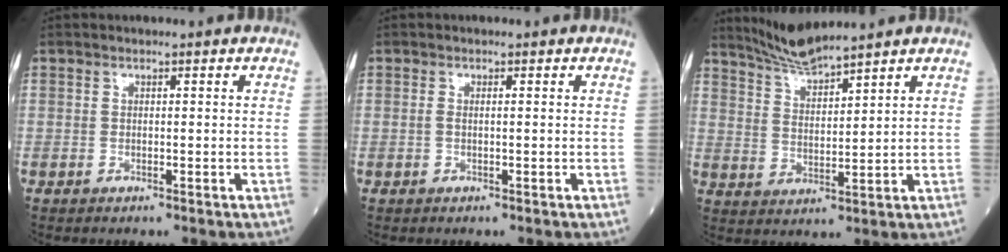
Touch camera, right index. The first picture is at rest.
{"total": 0.7, "force": [0.0, 0.1, 0.6], "torque": [-0.018, -0.001, 0.000]}
{"total": 6.3, "force": [6.0, -0.7, 1.7], "torque": [-0.043, -0.004, 0.124]}